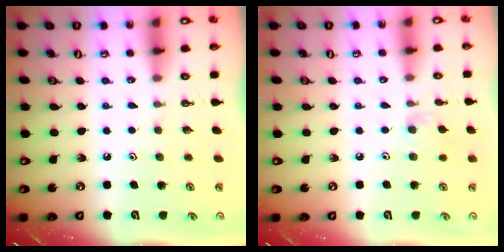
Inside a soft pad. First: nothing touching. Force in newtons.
{"total": 6.8, "press": 6.7, "slide": 0.8}